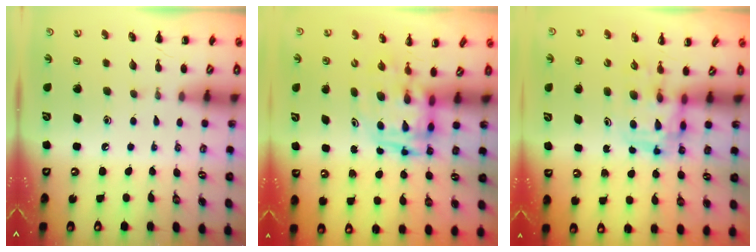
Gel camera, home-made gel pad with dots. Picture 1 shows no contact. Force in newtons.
{"total": 3.2, "press": 3.1, "slide": 0.7}
{"total": 3.5, "press": 3.5, "slide": 0.6}